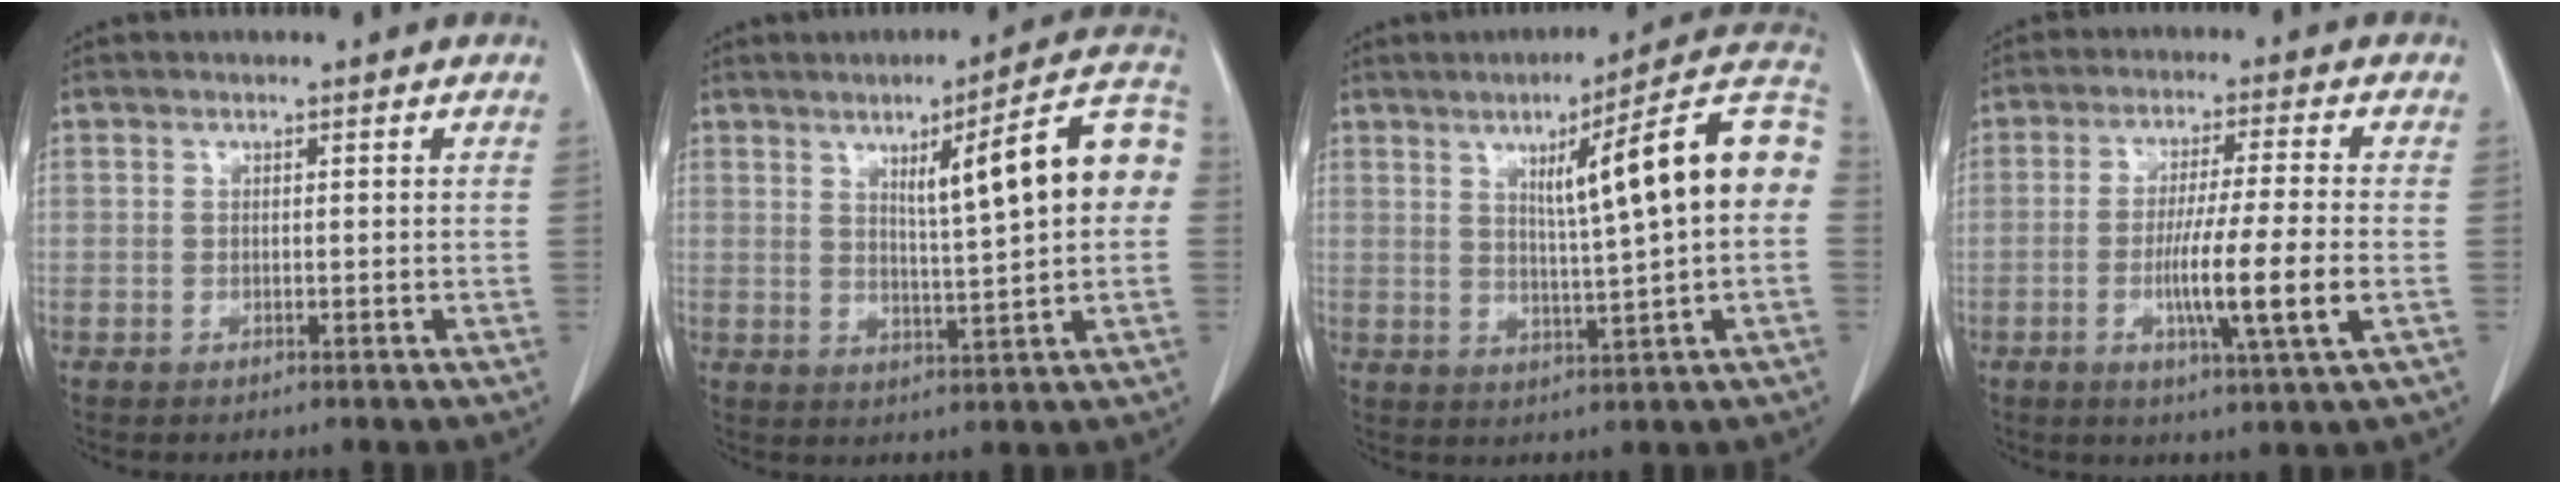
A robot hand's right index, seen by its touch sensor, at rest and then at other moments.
{"total": 13.7, "force": [2.7, 1.0, 13.4], "torque": [-0.182, 0.025, 0.037]}
{"total": 16.2, "force": [2.7, 0.3, 15.9], "torque": [-0.219, 0.027, 0.034]}
{"total": 10.6, "force": [-2.5, -0.6, 10.3], "torque": [-0.182, -0.016, -0.048]}